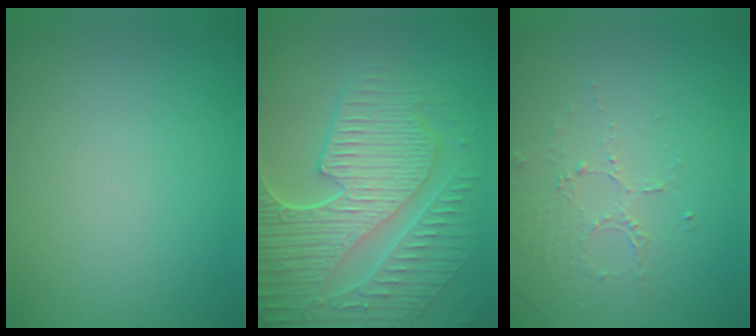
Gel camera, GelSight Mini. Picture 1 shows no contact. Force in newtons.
{"total": 9.7, "press": 6.6, "slide": 7.2}
{"total": 1.6, "press": 1.0, "slide": 1.3}